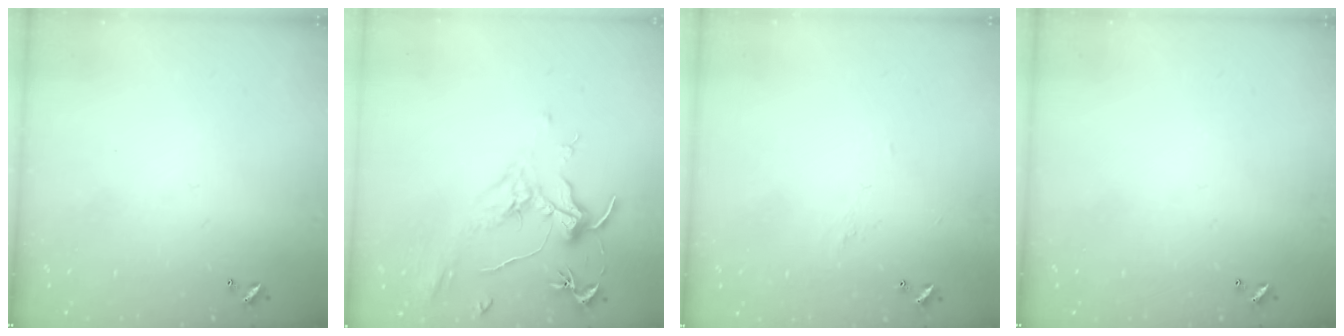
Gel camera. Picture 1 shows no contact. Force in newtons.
{"total": 1.9, "press": 1.7, "slide": 0.9}
{"total": 1.6, "press": 1.5, "slide": 0.5}
{"total": 0.0}